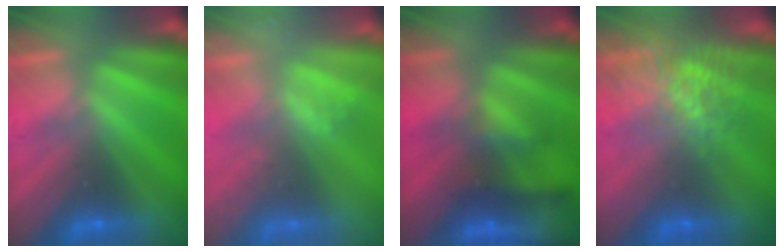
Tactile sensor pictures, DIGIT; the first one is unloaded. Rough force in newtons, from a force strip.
{"total": 2.1}
{"total": 9.5}
{"total": 5.8}